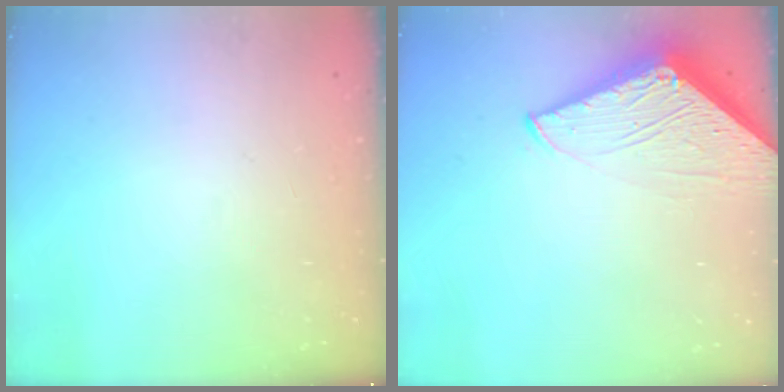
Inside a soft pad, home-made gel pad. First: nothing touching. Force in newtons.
{"total": 5.6, "press": 5.6, "slide": 0.5}